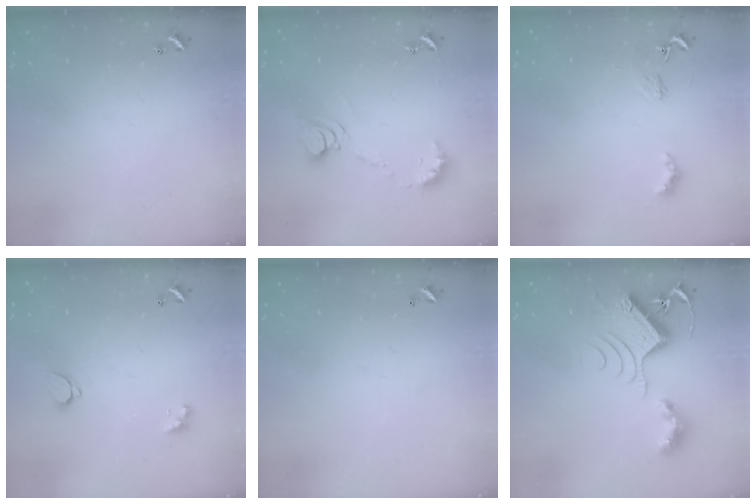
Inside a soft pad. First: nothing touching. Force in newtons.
{"total": 9.2, "press": 9.1, "slide": 1.1}
{"total": 2.8, "press": 2.7, "slide": 0.5}
{"total": 1.7, "press": 1.6, "slide": 0.3}
{"total": 2.8, "press": 2.8, "slide": 0.1}
{"total": 11.2, "press": 11.1, "slide": 1.1}